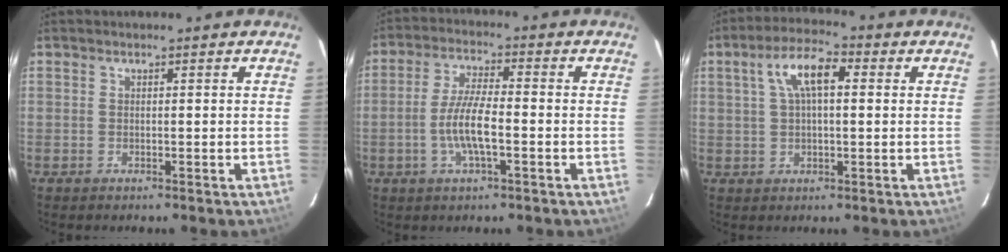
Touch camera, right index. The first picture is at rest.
{"total": 7.7, "force": [-2.2, 1.6, 7.2], "torque": [-0.146, 0.001, -0.045]}
{"total": 8.1, "force": [2.1, 3.4, 7.1], "torque": [-0.133, 0.023, 0.038]}